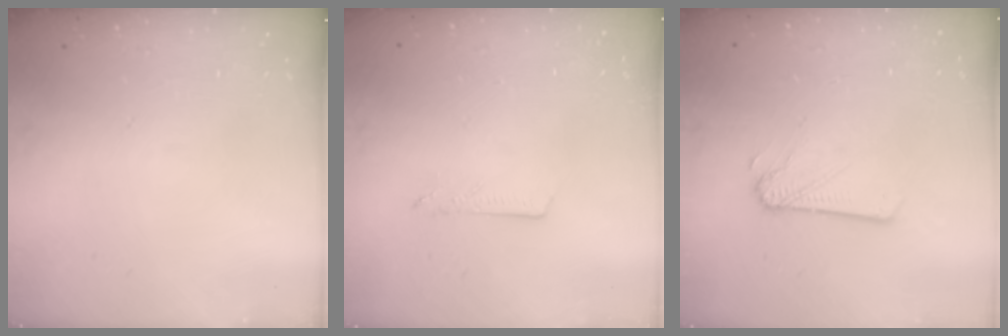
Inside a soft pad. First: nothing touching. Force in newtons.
{"total": 3.5, "press": 3.4, "slide": 0.4}
{"total": 2.1, "press": 2.1, "slide": 0.2}